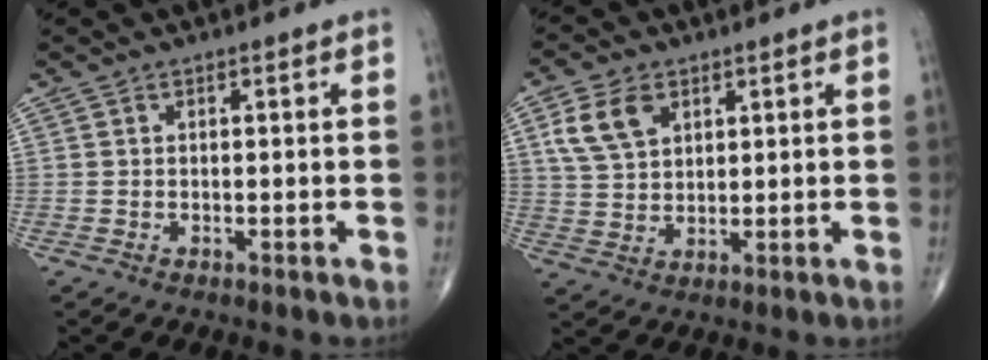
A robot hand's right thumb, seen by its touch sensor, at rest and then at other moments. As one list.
[{"total": 8.3, "force": [3.6, 5.4, 5.1], "torque": [-0.090, -0.006, 0.072]}]